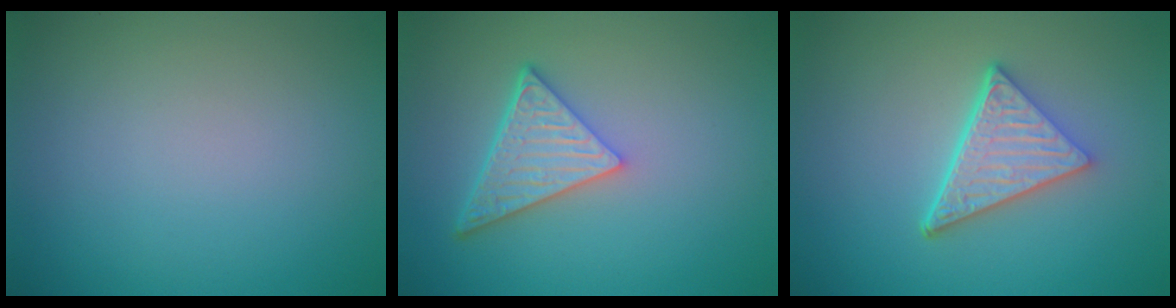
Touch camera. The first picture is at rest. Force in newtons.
{"total": 5.0, "press": 3.7, "slide": 3.3}
{"total": 5.2, "press": 3.7, "slide": 3.6}